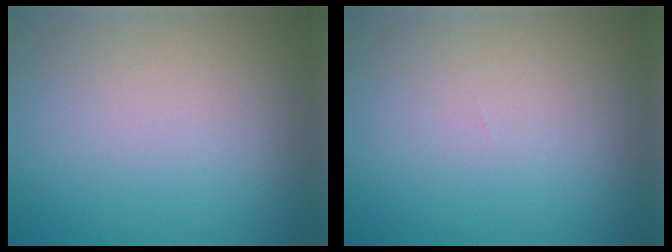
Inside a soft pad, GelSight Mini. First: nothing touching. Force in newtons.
{"total": 0.0}